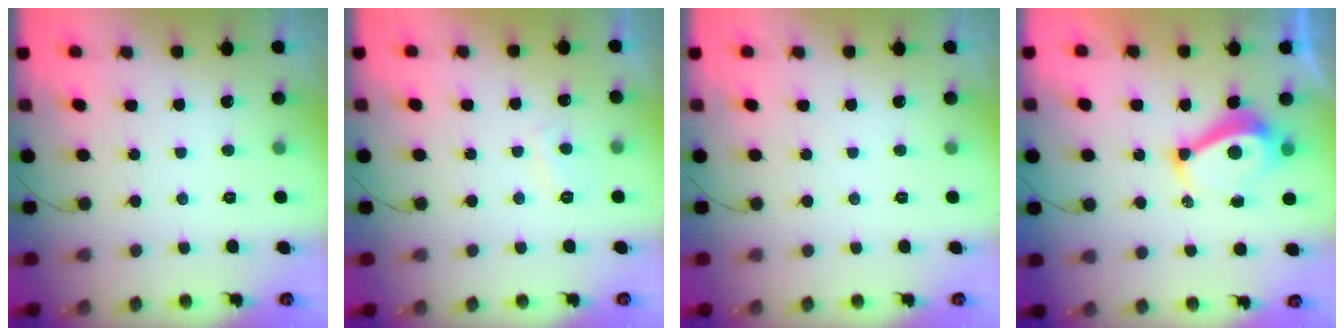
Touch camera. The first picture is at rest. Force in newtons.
{"total": 2.8, "press": 2.7, "slide": 0.6}
{"total": 0.0}
{"total": 7.9, "press": 7.8, "slide": 0.8}